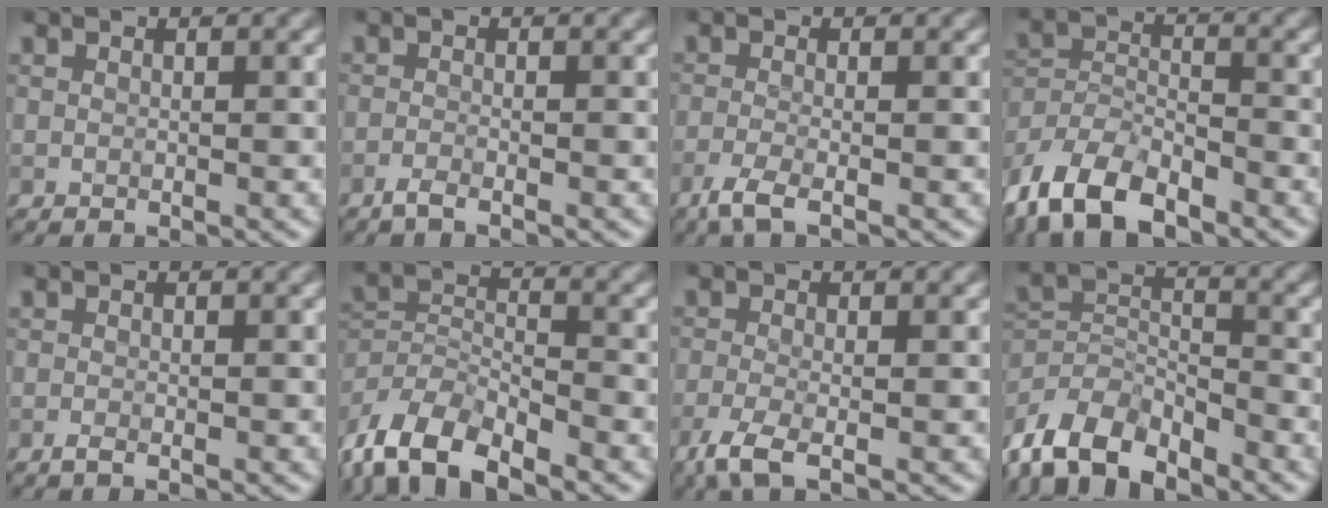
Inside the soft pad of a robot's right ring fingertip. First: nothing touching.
{"total": 1.3, "force": [-0.9, 0.3, 0.9], "torque": [-0.015, 0.000, -0.024]}
{"total": 2.7, "force": [-1.6, 0.7, 2.1], "torque": [-0.041, -0.007, -0.044]}
{"total": 8.7, "force": [-6.3, 3.8, 4.6], "torque": [-0.088, -0.004, -0.130]}
{"total": 0.8, "force": [-0.5, 0.2, 0.6], "torque": [-0.012, -0.002, -0.010]}
{"total": 8.2, "force": [-5.7, 3.5, 4.8], "torque": [-0.088, -0.005, -0.120]}
{"total": 3.4, "force": [-1.9, 0.9, 2.6], "torque": [-0.054, -0.009, -0.049]}
{"total": 8.0, "force": [-6.1, 3.4, 3.9], "torque": [-0.078, -0.006, -0.127]}